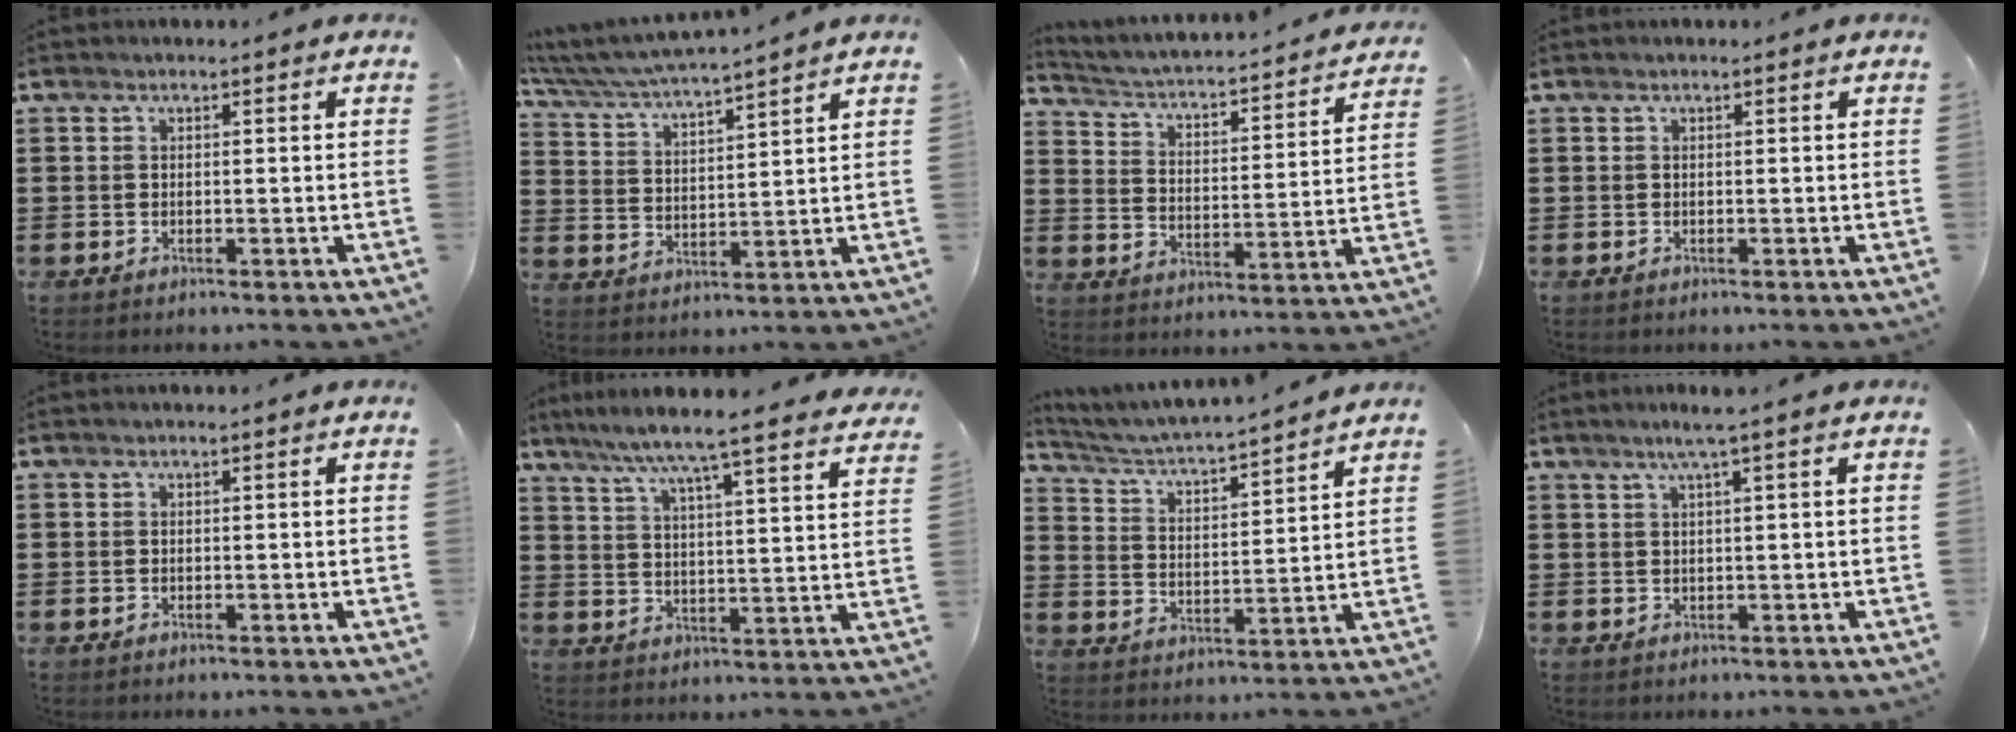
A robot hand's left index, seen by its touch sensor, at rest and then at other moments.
{"total": 4.6, "force": [4.5, -0.3, 1.3], "torque": [-0.047, -0.031, 0.073]}
{"total": 2.2, "force": [2.0, 0.0, 0.9], "torque": [-0.035, -0.032, 0.020]}
{"total": 0.0}
{"total": 0.0}
{"total": 6.5, "force": [5.7, -0.9, 2.9], "torque": [-0.081, -0.043, 0.091]}
{"total": 3.7, "force": [3.5, -0.2, 1.2], "torque": [-0.041, -0.033, 0.051]}
{"total": 2.5, "force": [1.4, -0.4, 2.0], "torque": [-0.040, -0.002, 0.024]}